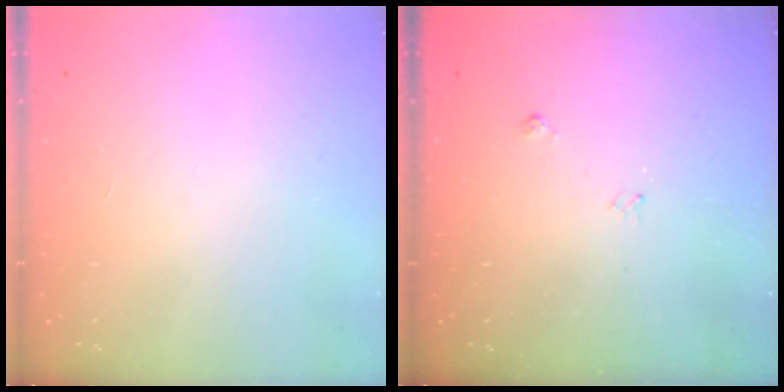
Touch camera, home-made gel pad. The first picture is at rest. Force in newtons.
{"total": 4.4, "press": 4.3, "slide": 0.6}